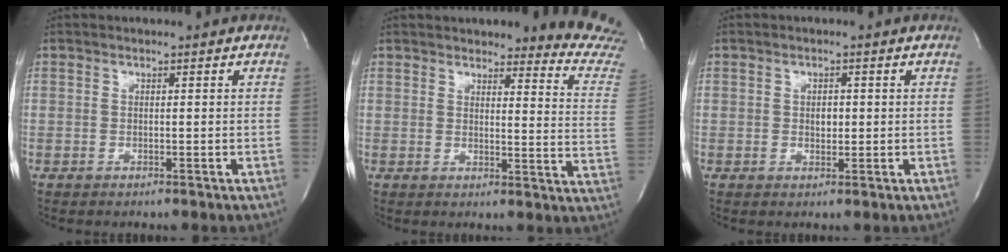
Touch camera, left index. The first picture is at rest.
{"total": 12.3, "force": [12.1, 0.2, 1.6], "torque": [0.009, -0.113, 0.100]}
{"total": 1.7, "force": [0.1, 1.1, 1.3], "torque": [-0.020, 0.000, 0.004]}